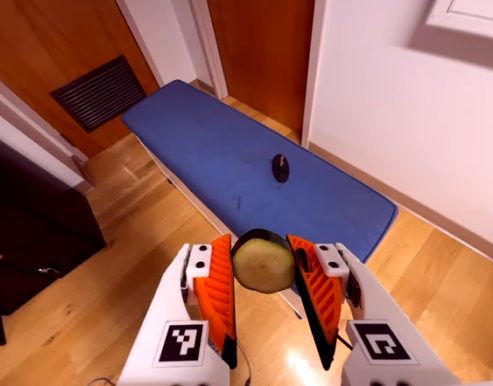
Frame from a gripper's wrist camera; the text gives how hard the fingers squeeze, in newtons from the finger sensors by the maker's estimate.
{"total": 8.9, "left": 8.1, "right": 9.6}